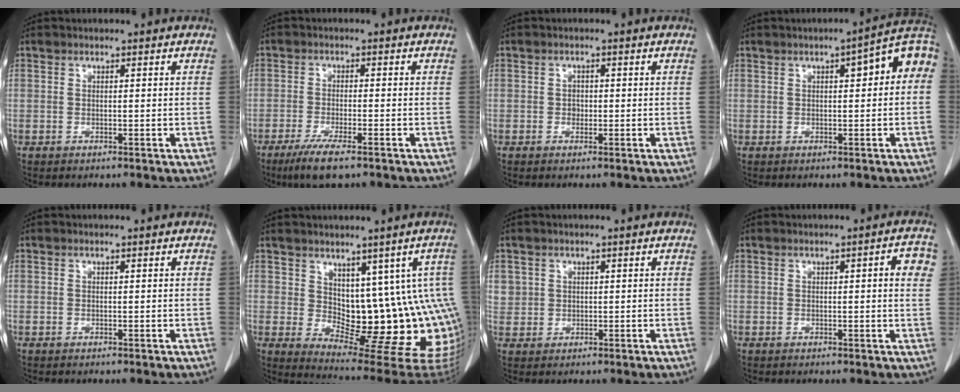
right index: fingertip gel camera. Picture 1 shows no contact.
{"total": 6.4, "force": [-4.3, 0.8, 4.7], "torque": [-0.084, -0.015, -0.071]}
{"total": 1.1, "force": [-0.2, 1.0, 0.5], "torque": [-0.005, 0.004, -0.002]}
{"total": 7.8, "force": [1.8, 1.7, 7.4], "torque": [-0.094, 0.033, 0.015]}
{"total": 0.0}
{"total": 14.4, "force": [1.5, 7.2, 12.3], "torque": [-0.131, 0.006, 0.038]}
{"total": 2.9, "force": [1.1, 2.6, 0.2], "torque": [0.010, 0.004, 0.023]}
{"total": 3.6, "force": [0.9, 0.6, 3.5], "torque": [-0.035, 0.005, 0.006]}